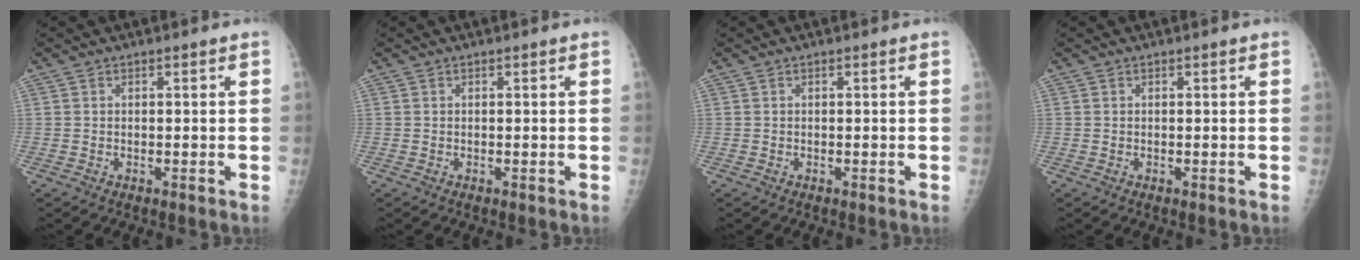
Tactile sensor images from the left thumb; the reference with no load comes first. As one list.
[{"total": 0.0}, {"total": 0.0}, {"total": 0.0}]